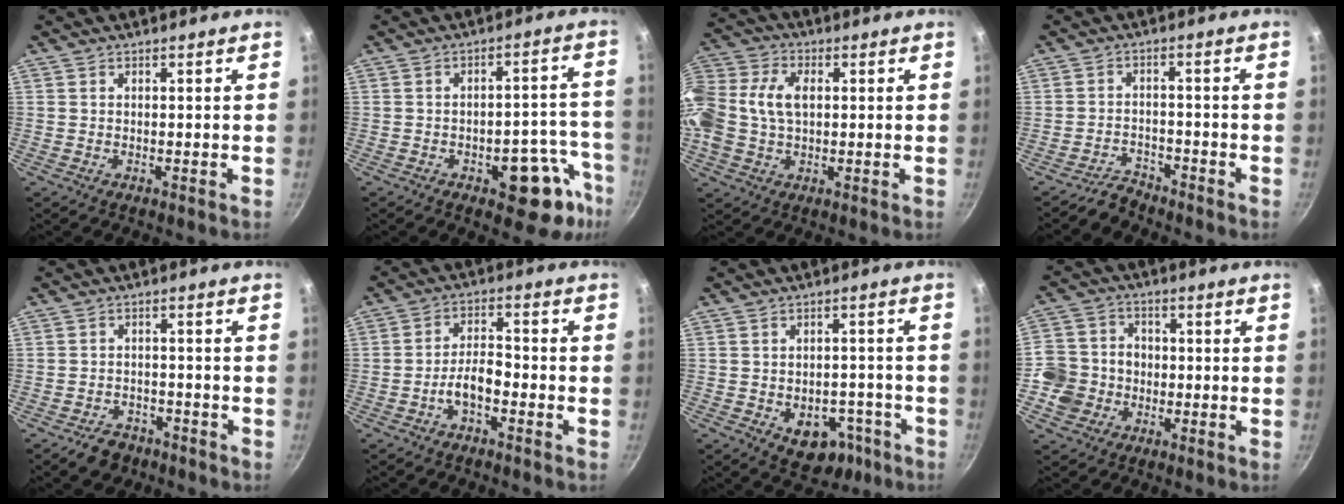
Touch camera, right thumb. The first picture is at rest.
{"total": 13.4, "force": [-6.6, 6.6, 9.6], "torque": [-0.046, 0.050, -0.080]}
{"total": 15.7, "force": [1.1, 10.9, 11.3], "torque": [-0.248, 0.038, 0.011]}
{"total": 3.6, "force": [-3.4, 1.1, 0.1], "torque": [0.007, 0.032, -0.060]}
{"total": 5.1, "force": [-3.5, 3.4, 1.6], "torque": [-0.010, 0.030, -0.046]}
{"total": 5.7, "force": [-2.8, 2.6, 4.2], "torque": [-0.068, 0.036, -0.051]}
{"total": 9.9, "force": [-4.3, 6.9, 5.6], "torque": [-0.033, 0.029, -0.043]}
{"total": 9.6, "force": [-2.4, 8.6, 3.5], "torque": [-0.035, 0.026, -0.058]}